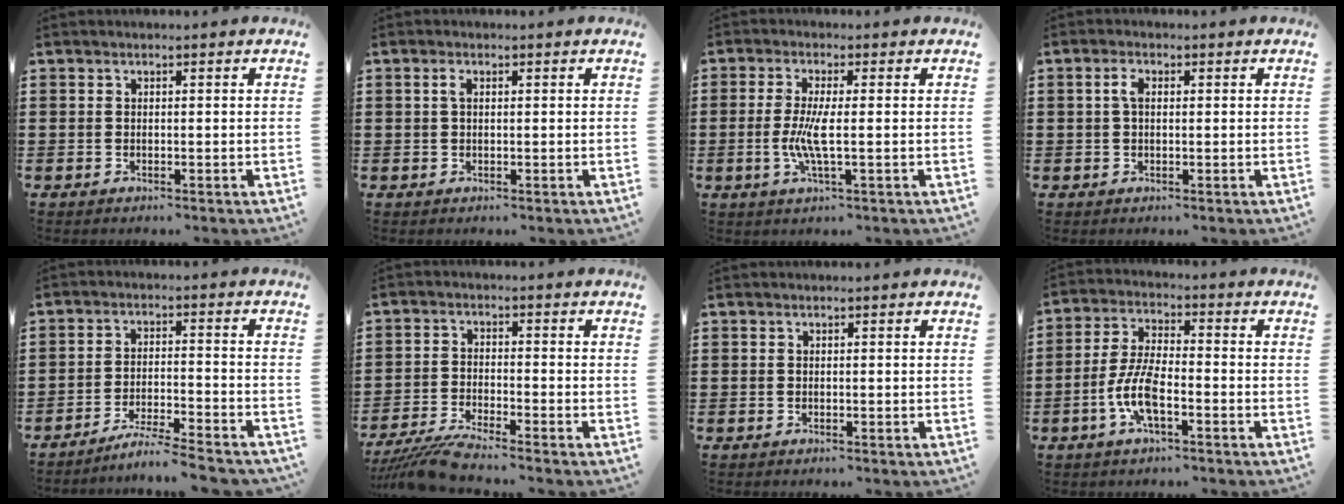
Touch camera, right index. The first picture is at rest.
{"total": 1.4, "force": [0.4, 0.6, 1.2], "torque": [-0.027, 0.005, 0.005]}
{"total": 5.3, "force": [-0.7, 0.8, 5.2], "torque": [-0.111, -0.008, -0.020]}
{"total": 2.3, "force": [0.3, 1.2, 2.0], "torque": [-0.048, 0.005, 0.002]}
{"total": 4.8, "force": [-4.4, -0.5, 1.6], "torque": [-0.035, -0.010, -0.089]}
{"total": 5.0, "force": [-4.7, -0.4, 1.8], "torque": [-0.049, -0.021, -0.093]}
{"total": 0.0}
{"total": 7.5, "force": [-2.8, 2.5, 6.4], "torque": [-0.154, -0.011, -0.060]}